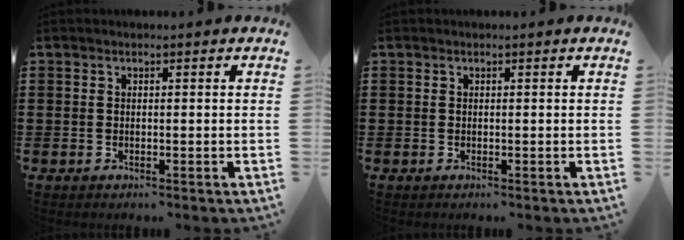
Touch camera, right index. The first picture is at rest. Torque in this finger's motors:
{"motor_torque": [0.00, 0.00, 0.00, 0.00]}